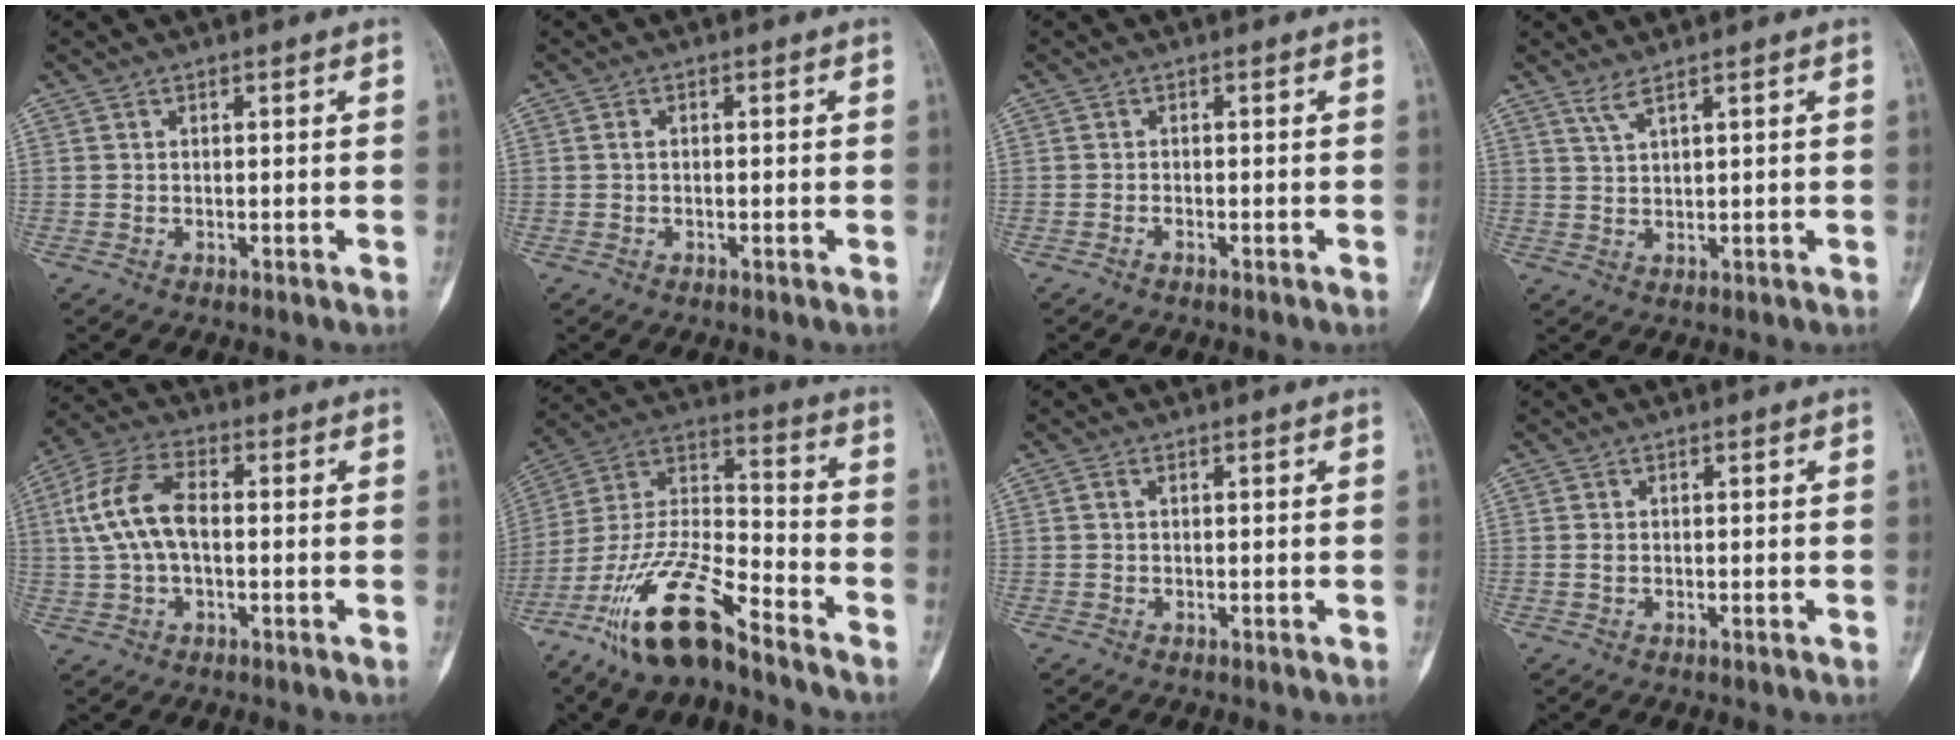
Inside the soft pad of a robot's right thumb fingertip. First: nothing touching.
{"total": 1.1, "force": [-0.1, 0.6, 0.9], "torque": [-0.018, 0.007, -0.002]}
{"total": 0.6, "force": [-0.5, 0.1, 0.3], "torque": [-0.008, 0.003, -0.010]}
{"total": 2.4, "force": [1.8, 0.0, 1.6], "torque": [-0.041, -0.013, 0.044]}
{"total": 10.9, "force": [0.5, 5.9, 9.1], "torque": [-0.191, 0.030, 0.007]}
{"total": 18.3, "force": [-12.5, 5.2, 12.3], "torque": [-0.240, 0.073, -0.233]}
{"total": 0.6, "force": [0.1, 0.4, 0.5], "torque": [-0.006, 0.002, -0.001]}
{"total": 0.9, "force": [-0.2, 0.5, 0.7], "torque": [-0.018, 0.003, -0.002]}